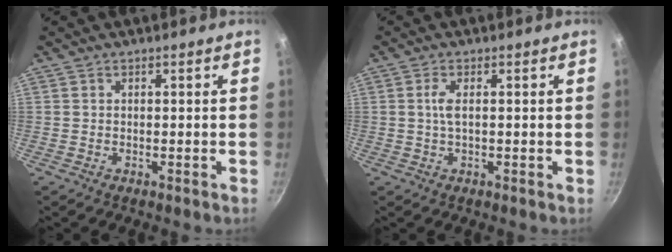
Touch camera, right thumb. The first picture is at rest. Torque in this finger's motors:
{"motor_torque": [0.83, 0.57, -0.28, 0.15, 0.01]}